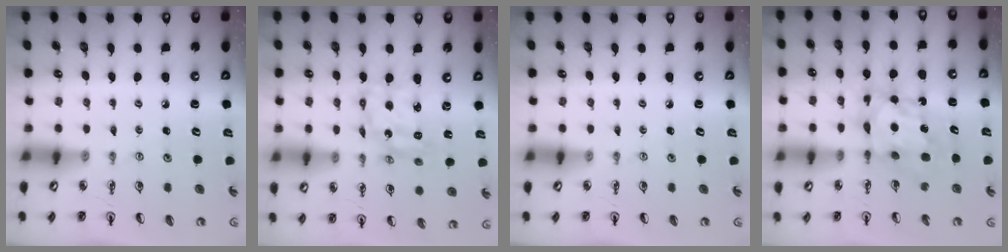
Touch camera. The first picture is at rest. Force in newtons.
{"total": 10.1, "press": 10.0, "slide": 0.9}
{"total": 0.0}
{"total": 8.9, "press": 8.8, "slide": 0.7}